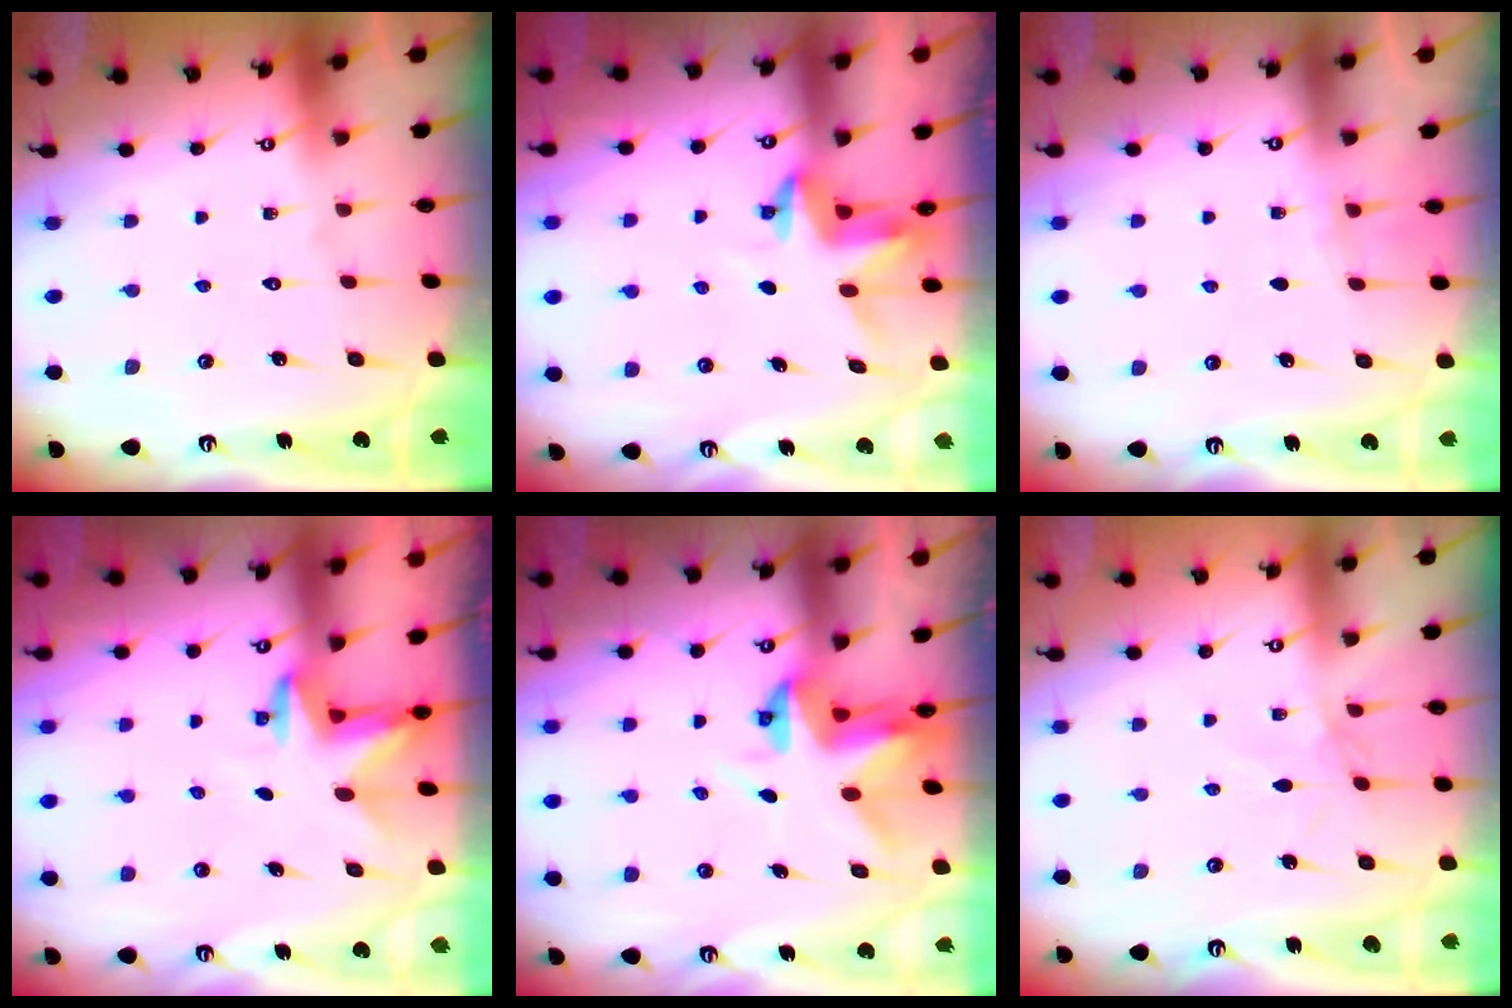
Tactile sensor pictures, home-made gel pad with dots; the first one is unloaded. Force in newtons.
{"total": 3.9, "press": 3.9, "slide": 0.3}
{"total": 3.7, "press": 3.6, "slide": 1.1}
{"total": 3.3, "press": 3.3, "slide": 0.5}
{"total": 4.4, "press": 4.3, "slide": 0.3}
{"total": 1.7, "press": 1.7, "slide": 0.4}